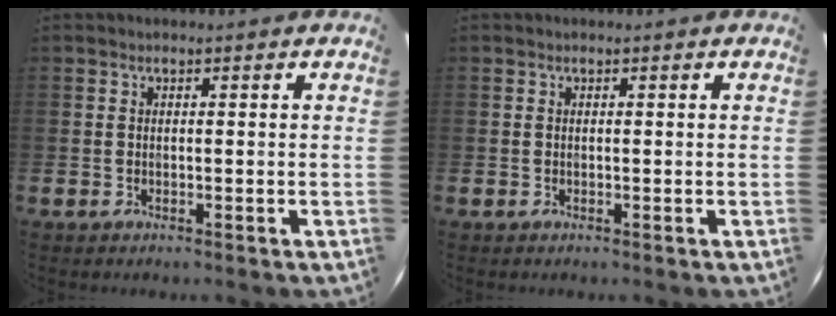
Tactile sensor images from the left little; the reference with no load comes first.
{"total": 0.0}